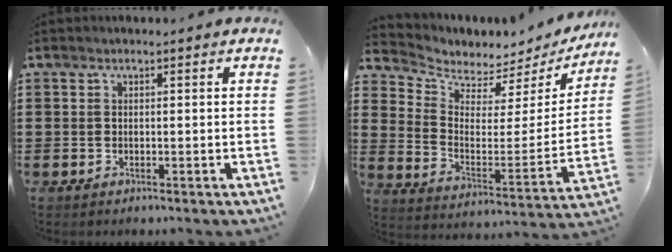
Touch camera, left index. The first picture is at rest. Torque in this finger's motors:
{"motor_torque": [-0.06, 0.06, -0.09, -0.01]}